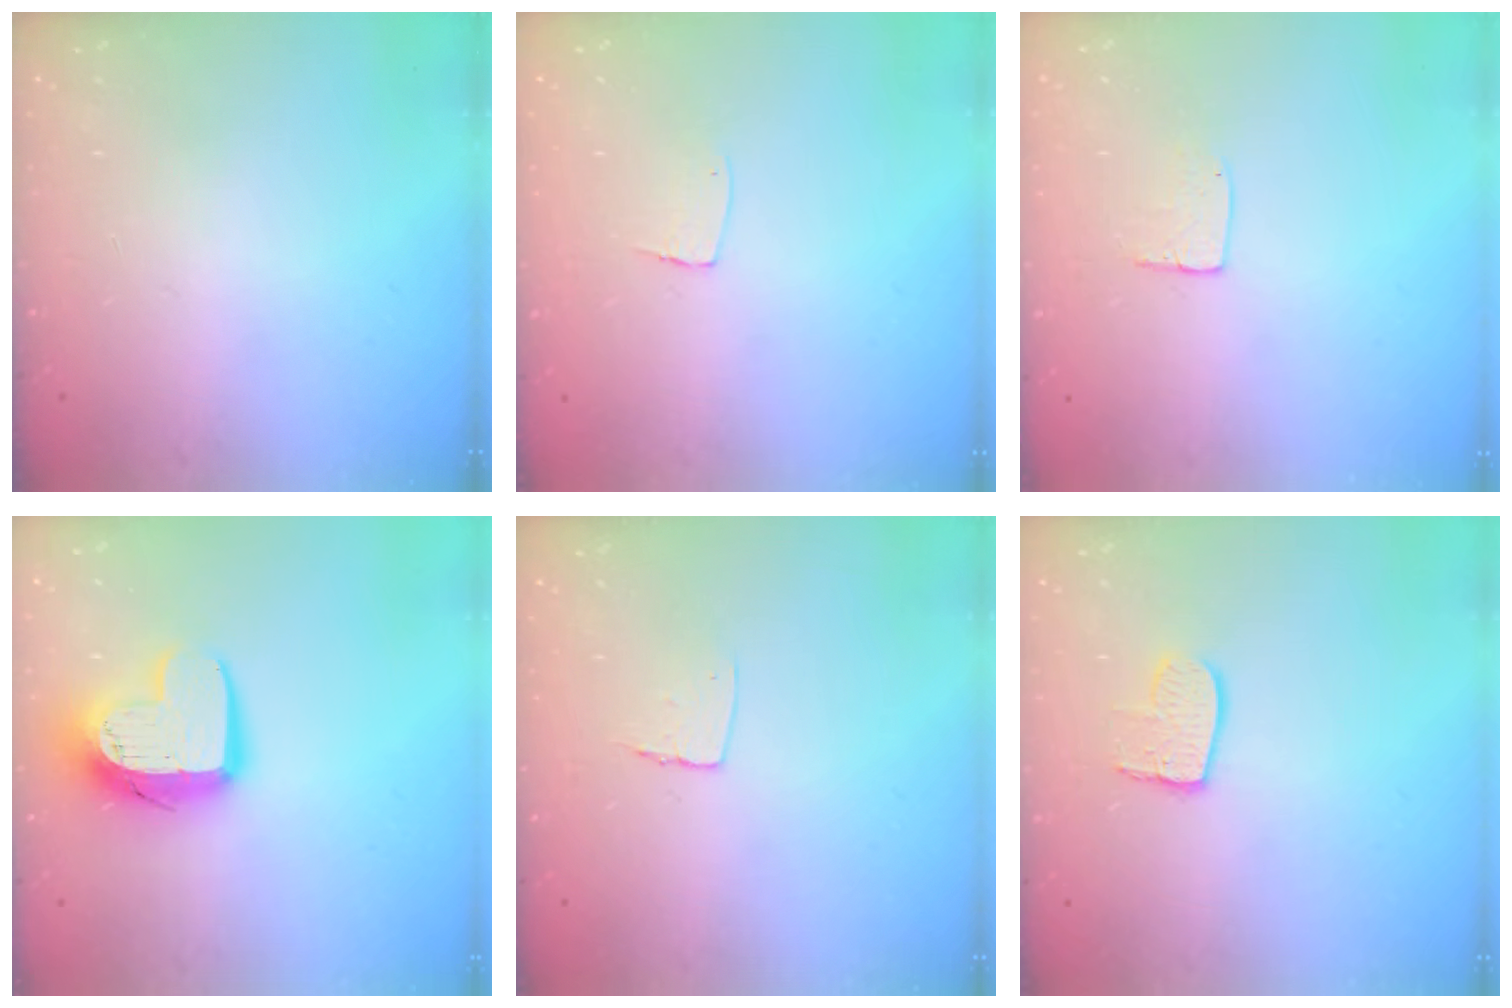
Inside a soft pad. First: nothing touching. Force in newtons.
{"total": 5.4, "press": 5.4, "slide": 0.3}
{"total": 5.6, "press": 5.6, "slide": 0.2}
{"total": 12.4, "press": 12.4, "slide": 1.0}
{"total": 5.0, "press": 5.0, "slide": 0.3}
{"total": 8.3, "press": 8.3, "slide": 0.7}